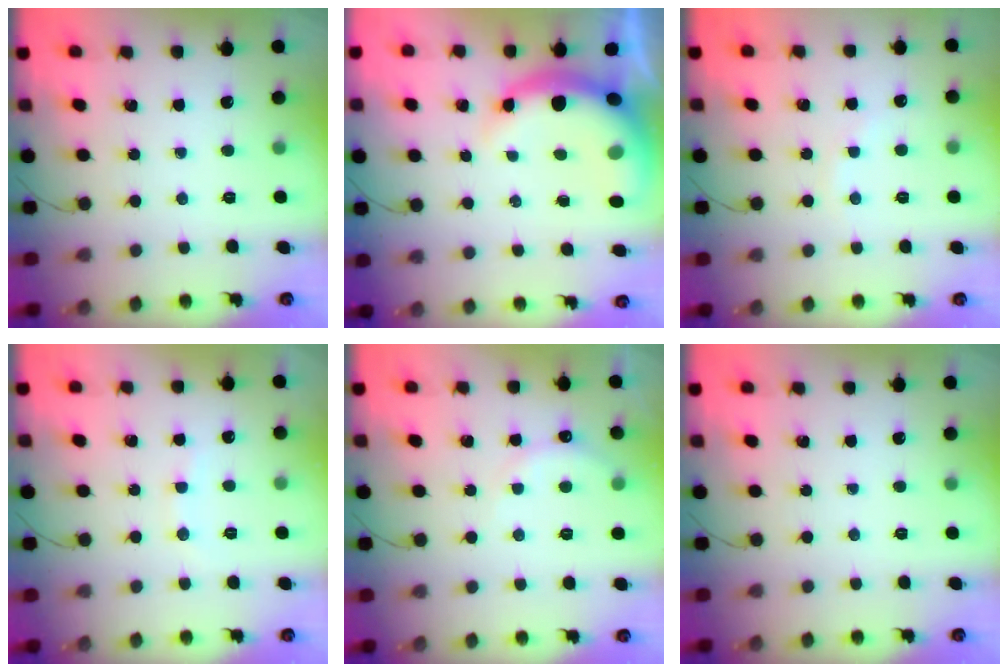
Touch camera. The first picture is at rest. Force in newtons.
{"total": 10.5, "press": 10.2, "slide": 2.6}
{"total": 3.4, "press": 3.2, "slide": 1.0}
{"total": 3.3, "press": 3.2, "slide": 0.9}
{"total": 7.6, "press": 7.5, "slide": 1.3}
{"total": 0.0}